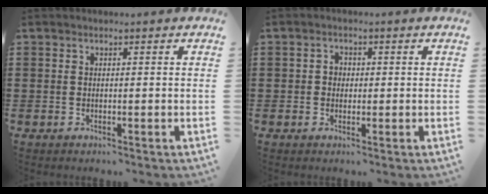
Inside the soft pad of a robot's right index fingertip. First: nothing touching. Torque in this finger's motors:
{"motor_torque": [0.40, -0.27, 0.08, 0.03]}